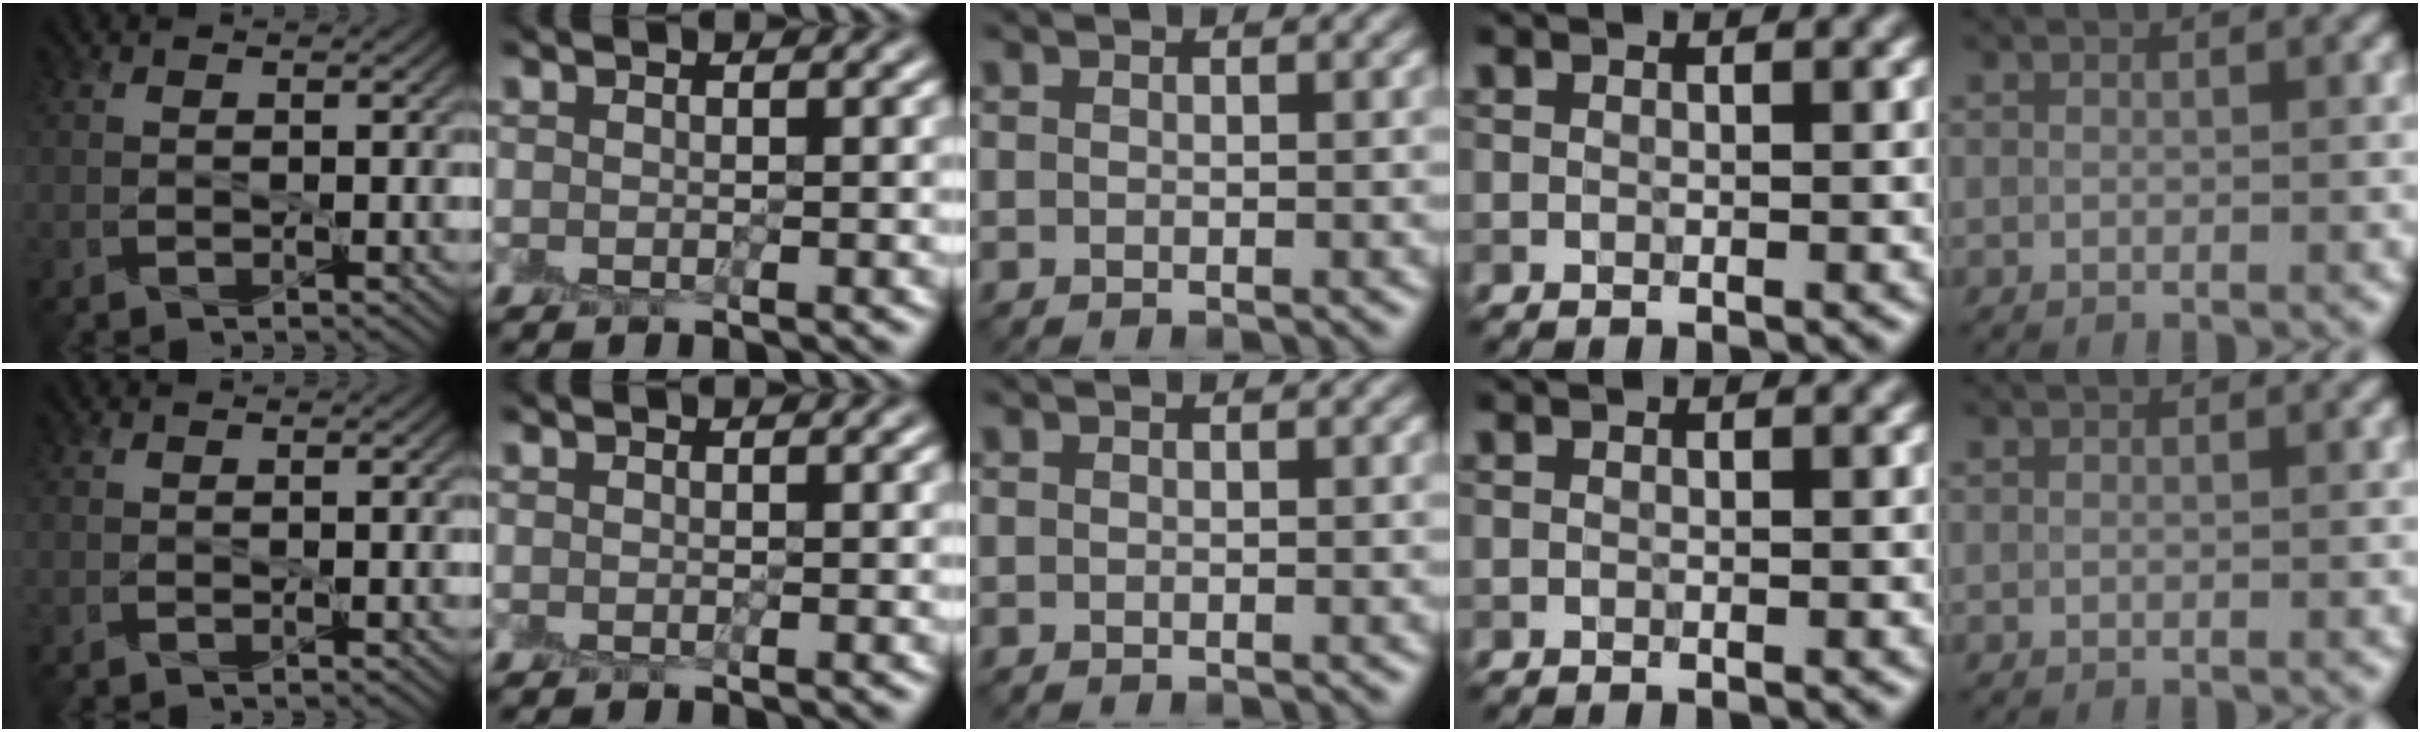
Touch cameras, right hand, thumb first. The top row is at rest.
{}